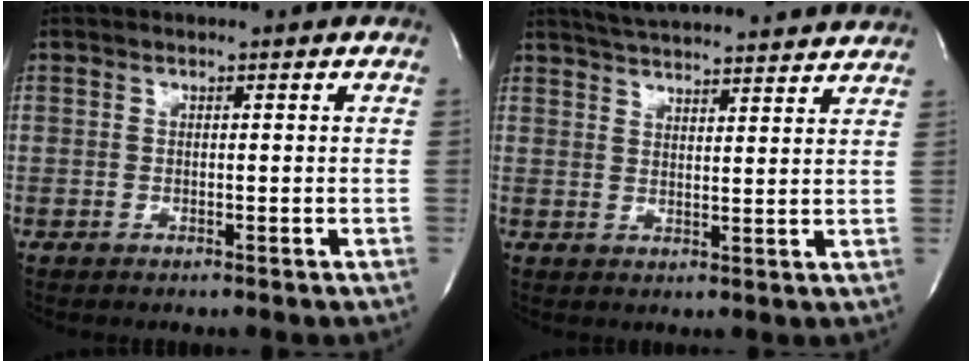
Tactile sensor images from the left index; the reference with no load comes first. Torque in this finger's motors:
{"motor_torque": [-0.21, -0.22, 0.19, 0.06]}